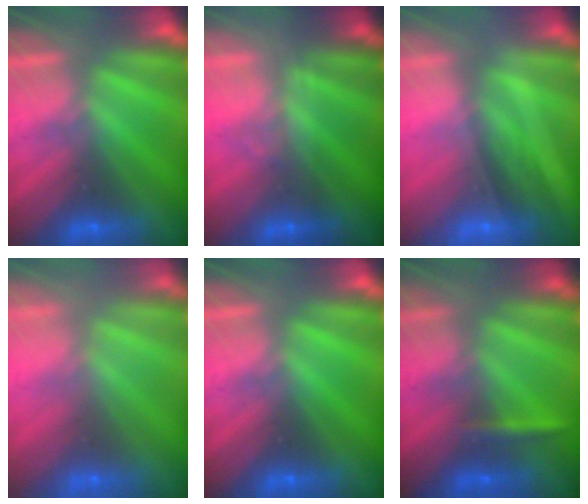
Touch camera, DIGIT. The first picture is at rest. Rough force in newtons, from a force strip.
{"total": 1.8}
{"total": 2.1}
{"total": 6.1}
{"total": 0.0}
{"total": 2.3}